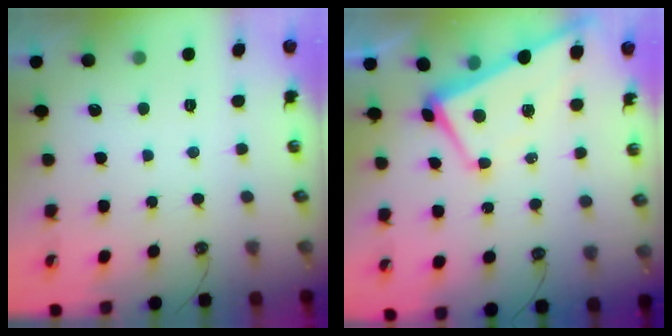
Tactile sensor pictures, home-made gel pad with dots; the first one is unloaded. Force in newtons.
{"total": 1.9, "press": 1.8, "slide": 0.7}